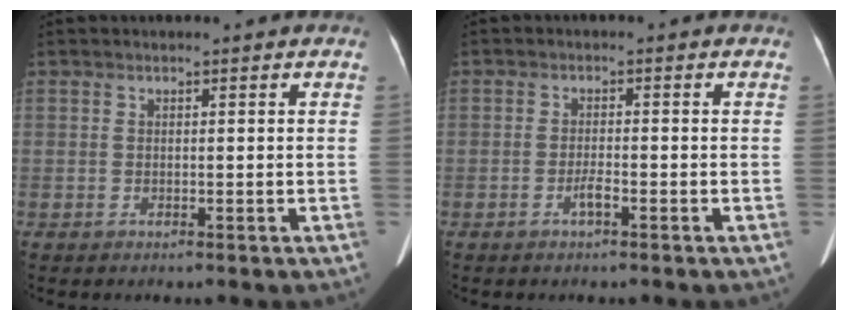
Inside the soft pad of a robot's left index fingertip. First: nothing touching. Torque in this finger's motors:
{"motor_torque": [0.28, 0.22, 0.21, 0.02]}